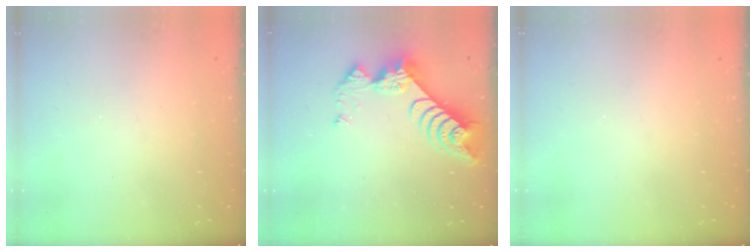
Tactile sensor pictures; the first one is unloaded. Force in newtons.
{"total": 9.3, "press": 9.3, "slide": 0.8}
{"total": 0.0}